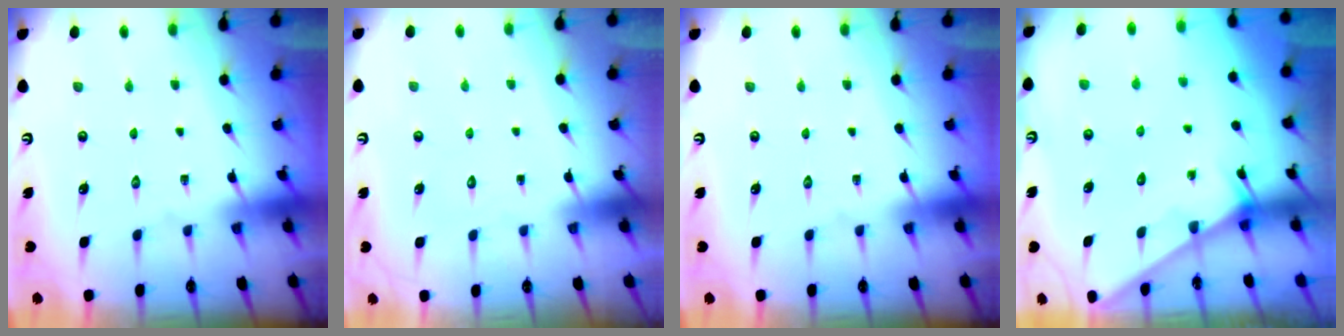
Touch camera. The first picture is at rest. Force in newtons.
{"total": 1.6, "press": 1.6, "slide": 0.1}
{"total": 0.0}
{"total": 1.4, "press": 1.4, "slide": 0.1}